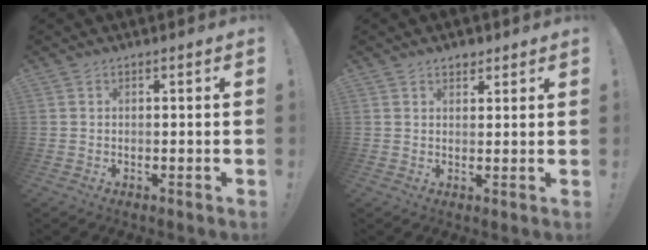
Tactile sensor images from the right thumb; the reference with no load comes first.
{"total": 2.6, "force": [2.0, 1.6, 0.7], "torque": [0.005, -0.011, 0.033]}